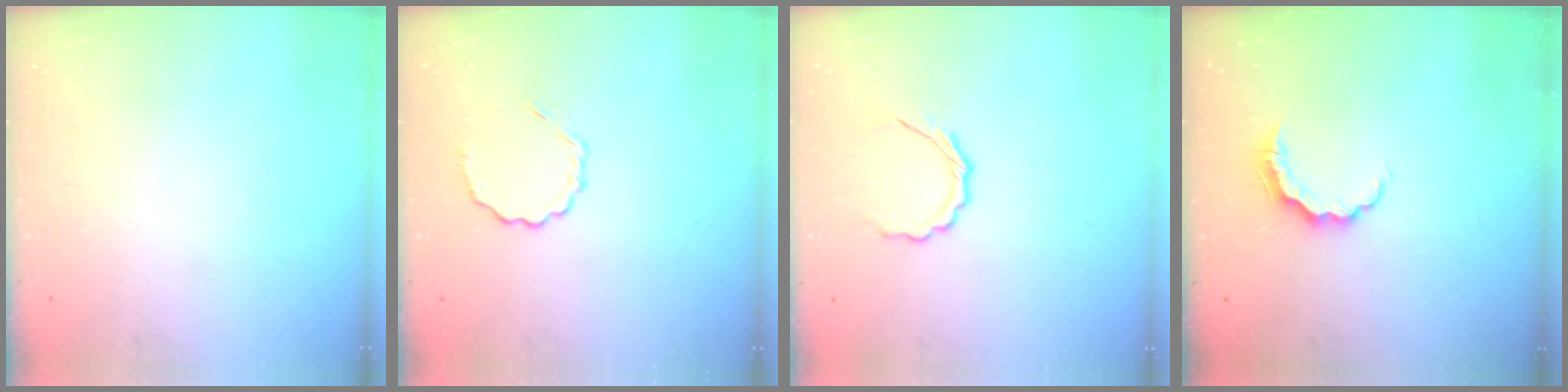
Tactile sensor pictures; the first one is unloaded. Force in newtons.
{"total": 3.5, "press": 3.3, "slide": 1.2}
{"total": 5.1, "press": 4.9, "slide": 1.4}
{"total": 5.7, "press": 5.6, "slide": 0.7}